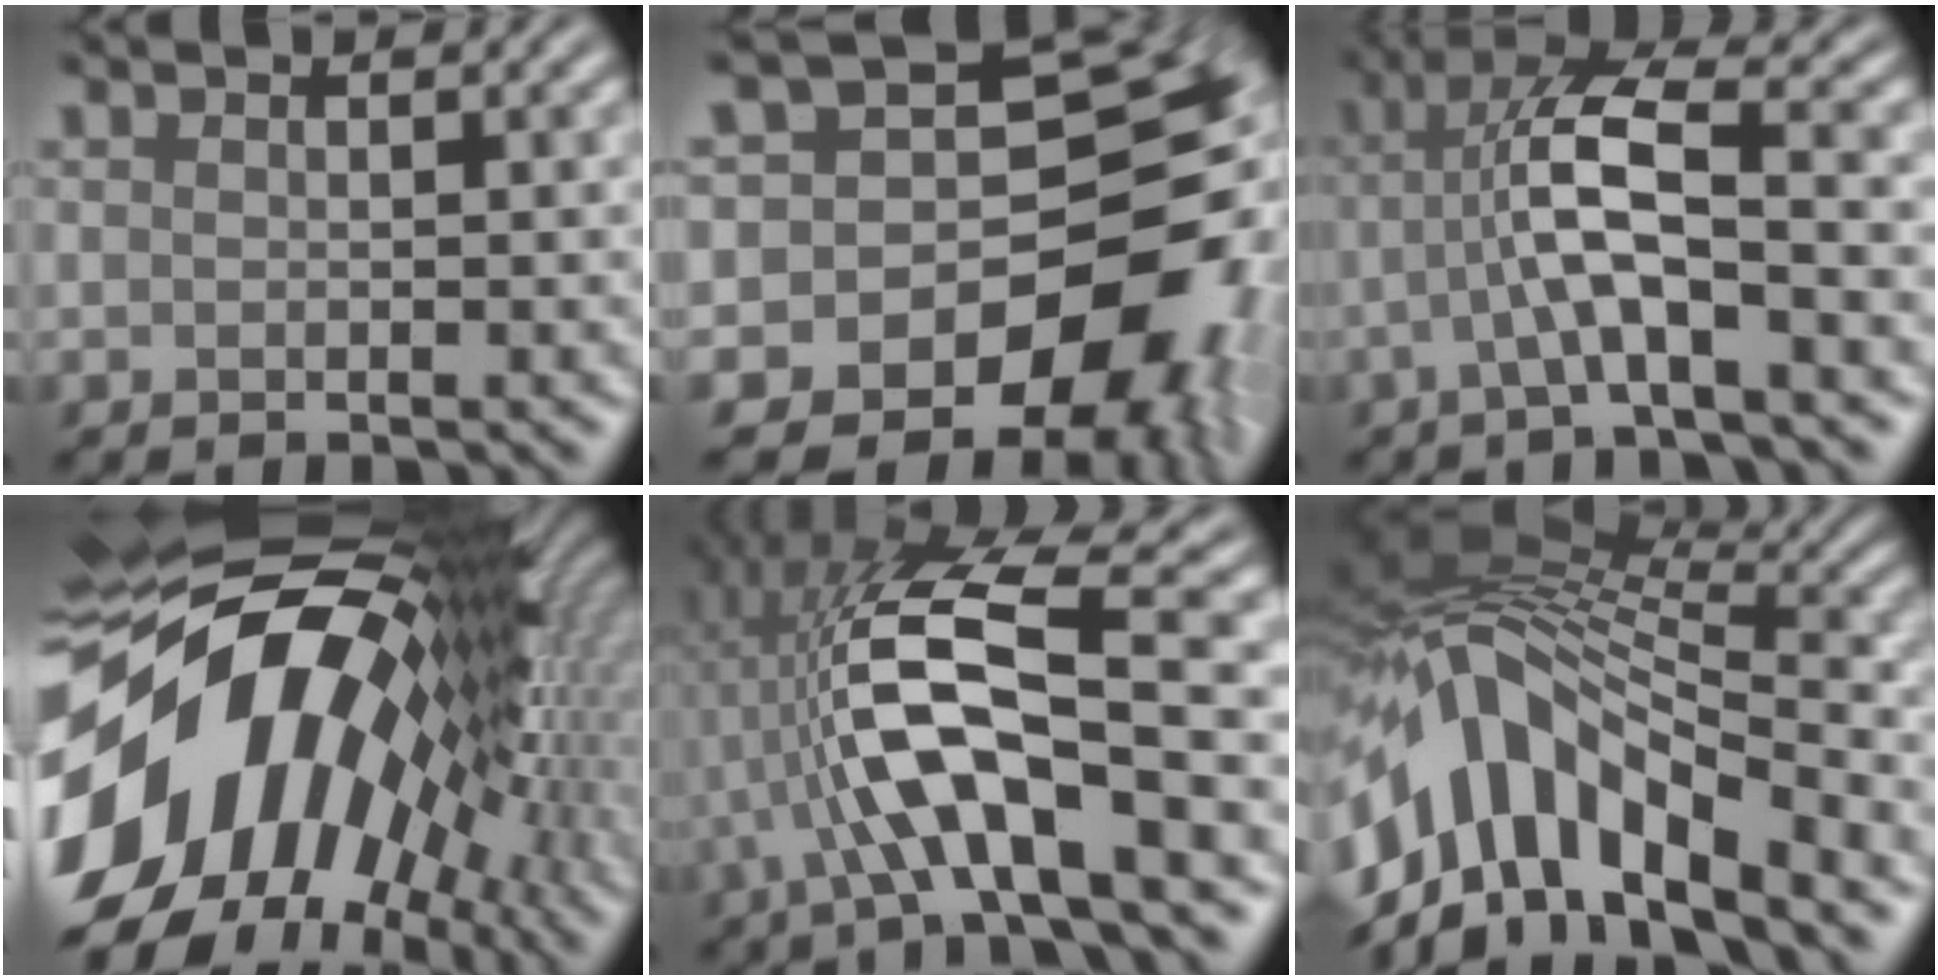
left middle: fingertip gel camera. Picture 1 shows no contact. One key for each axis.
{"total": 14.5, "fx": -3.8, "fy": 10.9, "fz": 8.8, "tx": -0.106, "ty": 0.014, "tz": -0.040}
{"total": 5.6, "fx": -1.6, "fy": 0.8, "fz": 5.3, "tx": -0.132, "ty": 0.018, "tz": -0.016}
{"total": 18.4, "fx": -1.8, "fy": 12.5, "fz": 13.4, "tx": -0.266, "ty": -0.005, "tz": -0.027}
{"total": 9.6, "fx": -1.5, "fy": 2.4, "fz": 9.2, "tx": -0.189, "ty": 0.015, "tz": -0.014}
{"total": 10.7, "fx": -4.7, "fy": 5.1, "fz": 8.1, "tx": -0.155, "ty": 0.021, "tz": -0.075}